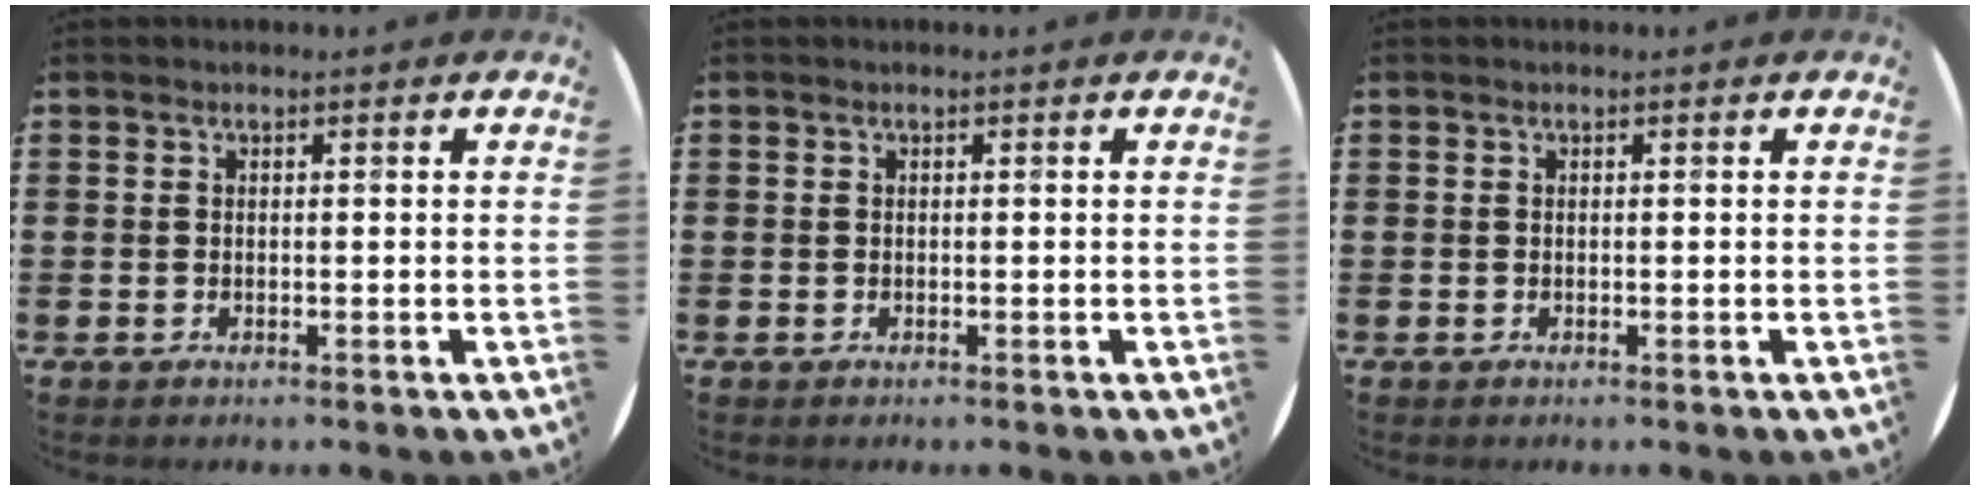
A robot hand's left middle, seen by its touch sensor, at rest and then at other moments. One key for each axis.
{"total": 0.0}
{"total": 0.0}